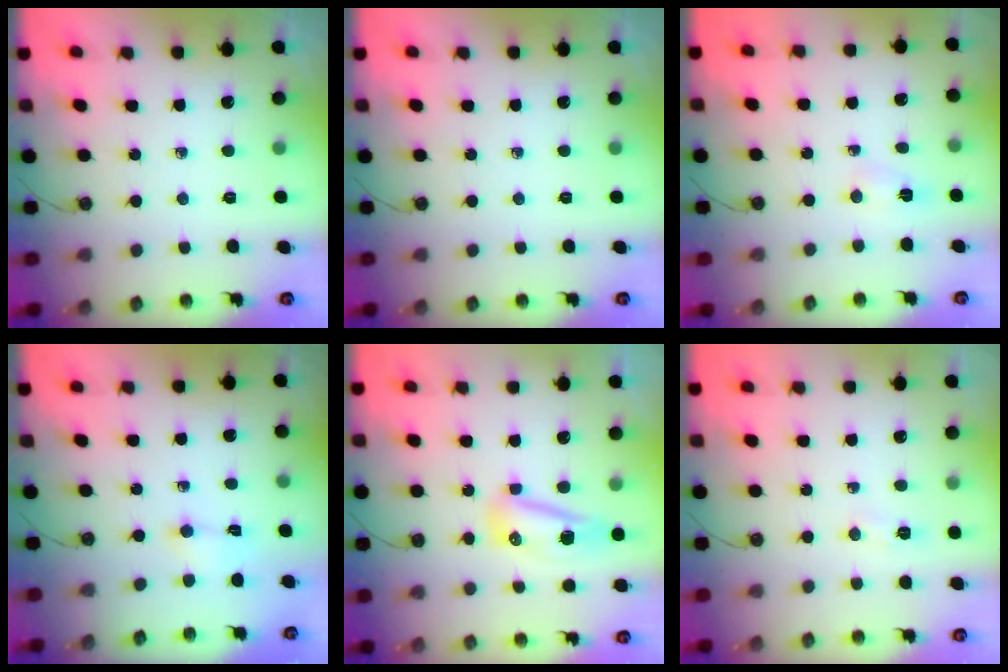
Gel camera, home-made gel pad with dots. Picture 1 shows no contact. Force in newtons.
{"total": 0.0}
{"total": 2.4, "press": 2.4, "slide": 0.3}
{"total": 1.6, "press": 1.4, "slide": 0.7}
{"total": 11.8, "press": 10.1, "slide": 6.0}
{"total": 4.7, "press": 4.6, "slide": 0.6}